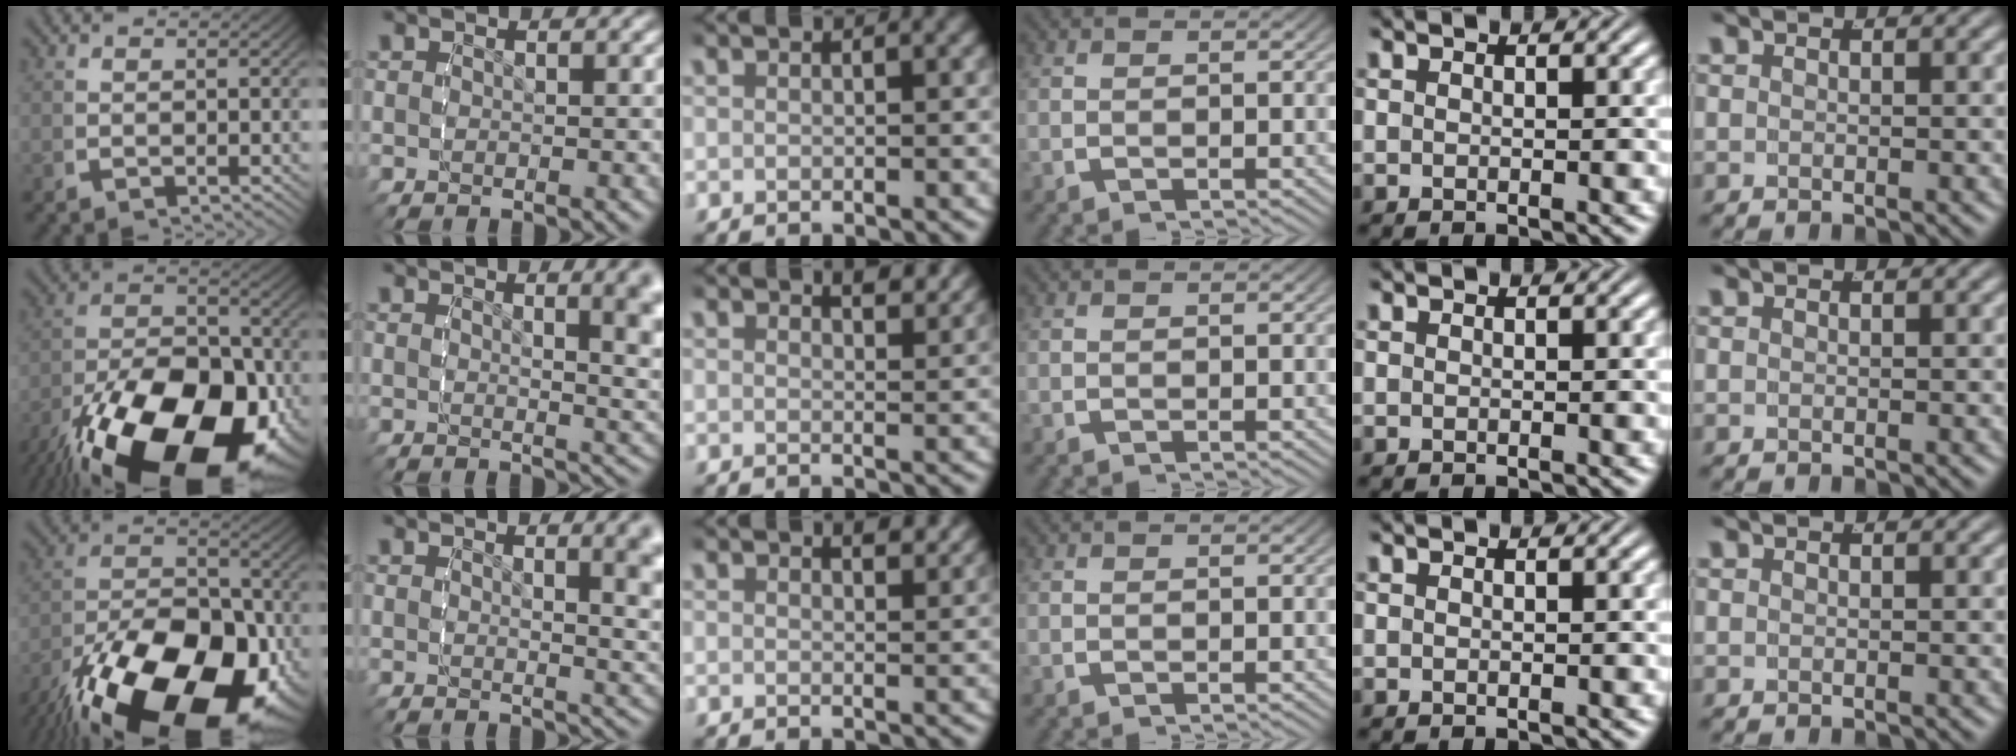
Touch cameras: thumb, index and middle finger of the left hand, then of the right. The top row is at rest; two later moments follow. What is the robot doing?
{"motion": "lift_and_place", "object": "screwdriver"}